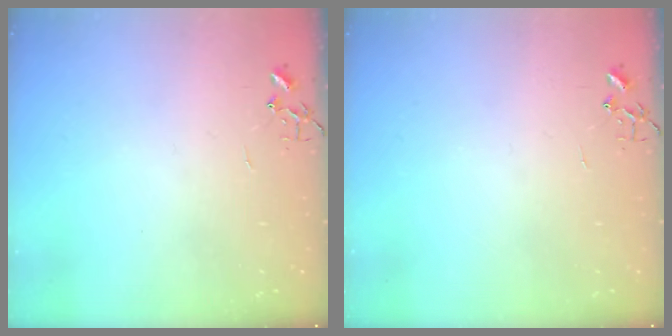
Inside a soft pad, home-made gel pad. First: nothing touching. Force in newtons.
{"total": 0.0}